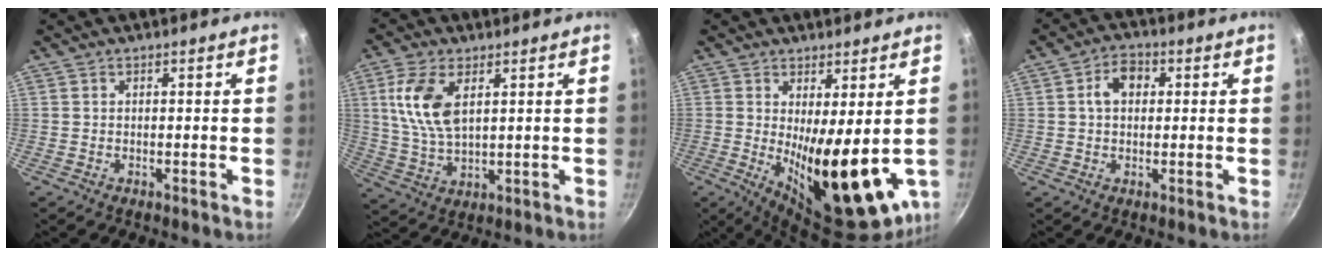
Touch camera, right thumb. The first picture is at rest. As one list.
[{"total": 10.8, "force": [3.4, 5.7, 8.6], "torque": [-0.169, -0.012, 0.071]}, {"total": 16.7, "force": [0.1, 5.6, 15.7], "torque": [-0.207, -0.035, 0.022]}, {"total": 5.7, "force": [1.0, 4.2, 3.8], "torque": [-0.041, 0.011, 0.010]}]